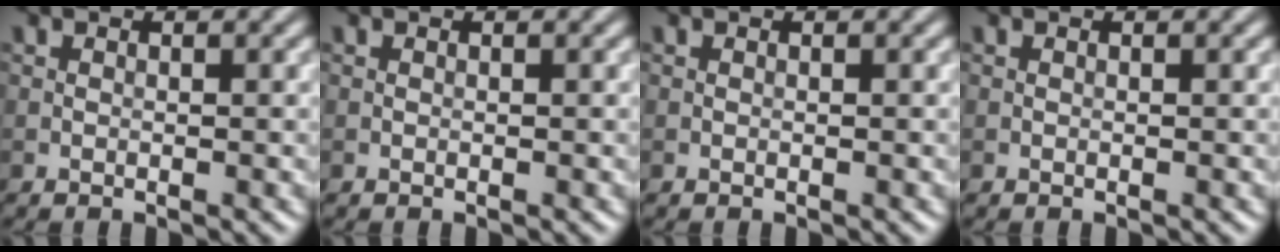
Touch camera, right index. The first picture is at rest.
{"total": 0.0}
{"total": 0.0}
{"total": 0.0}